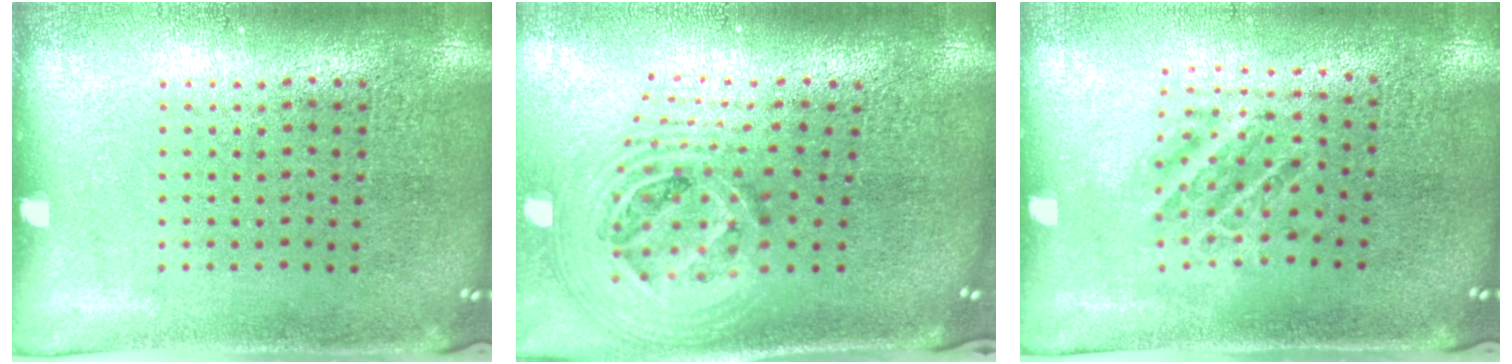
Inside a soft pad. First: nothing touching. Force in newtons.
{"total": 2.8, "press": 1.8, "slide": 2.1}
{"total": 1.0, "press": 1.0, "slide": 0.2}